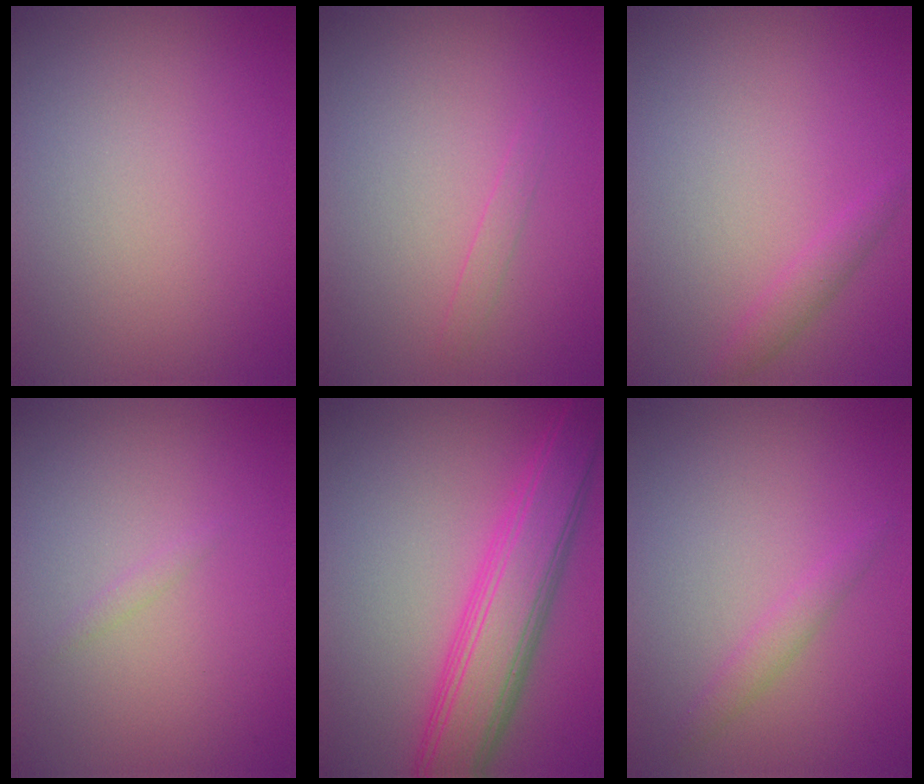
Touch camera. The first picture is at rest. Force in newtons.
{"total": 0.7, "press": 0.7, "slide": 0.1}
{"total": 1.3, "press": 1.3, "slide": 0.1}
{"total": 0.5, "press": 0.5, "slide": 0.0}
{"total": 7.0, "press": 7.0, "slide": 0.1}
{"total": 1.3, "press": 1.3, "slide": 0.0}